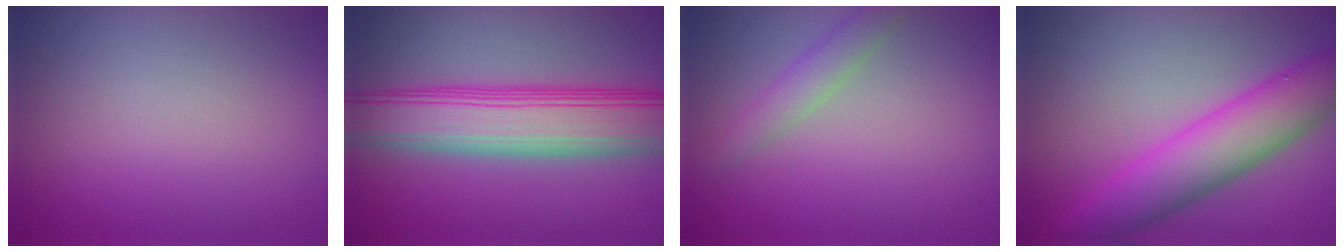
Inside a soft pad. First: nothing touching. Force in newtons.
{"total": 9.2, "press": 9.2, "slide": 0.3}
{"total": 2.1, "press": 2.1, "slide": 0.1}
{"total": 7.4, "press": 7.4, "slide": 0.2}